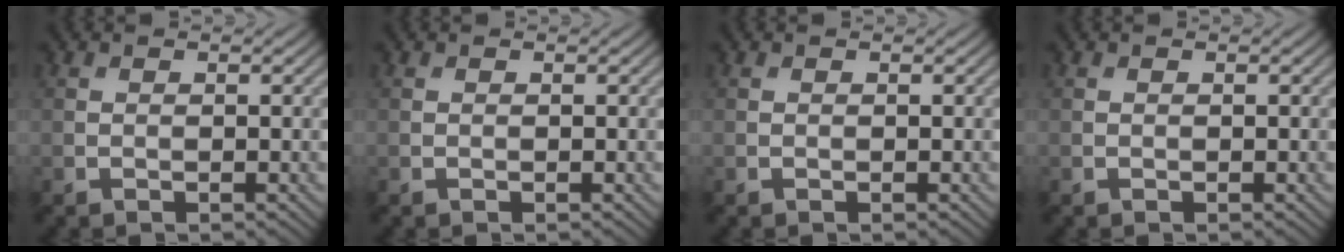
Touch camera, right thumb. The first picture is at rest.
{"total": 0.0}
{"total": 0.0}
{"total": 0.0}